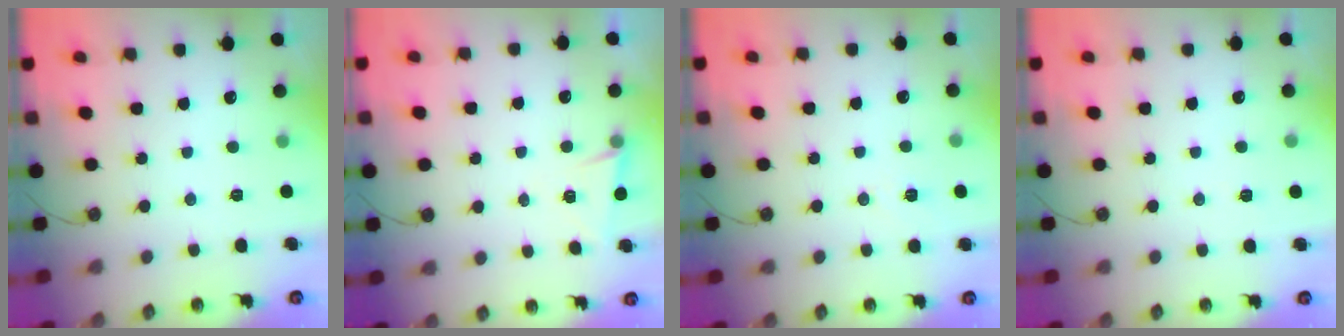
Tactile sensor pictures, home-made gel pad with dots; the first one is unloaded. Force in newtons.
{"total": 4.4, "press": 4.1, "slide": 1.7}
{"total": 4.1, "press": 3.1, "slide": 2.6}
{"total": 2.0, "press": 0.8, "slide": 1.8}